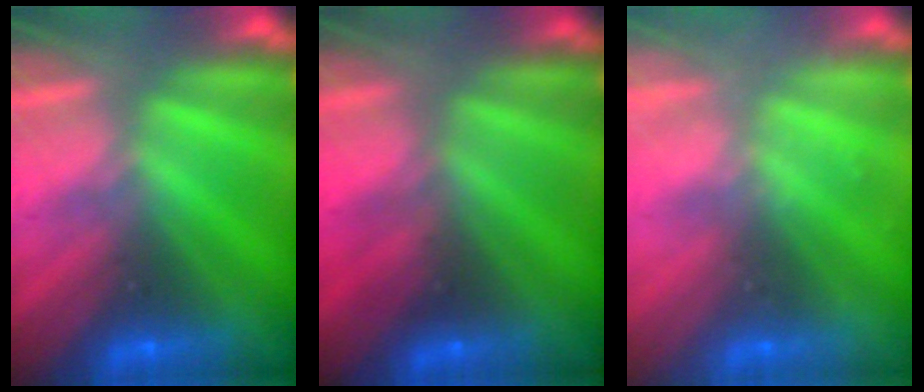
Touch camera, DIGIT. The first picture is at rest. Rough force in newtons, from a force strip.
{"total": 2.2}
{"total": 2.3}